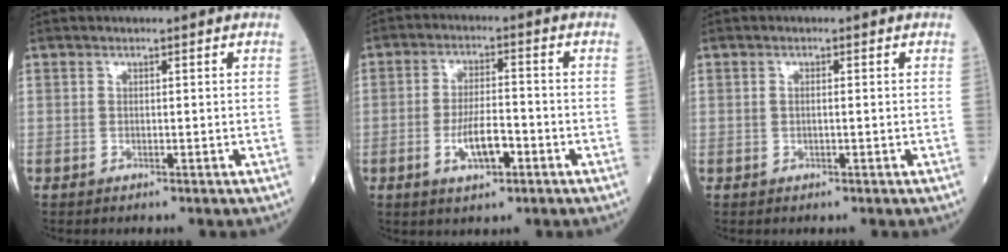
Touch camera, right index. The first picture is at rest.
{"total": 6.3, "force": [-2.4, 2.0, 5.5], "torque": [-0.105, 0.001, -0.040]}
{"total": 0.7, "force": [0.0, 0.1, 0.7], "torque": [-0.014, 0.000, -0.001]}